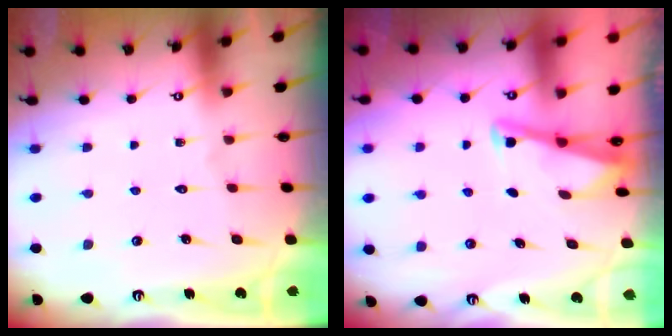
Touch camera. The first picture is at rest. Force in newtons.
{"total": 3.0, "press": 3.0, "slide": 0.3}